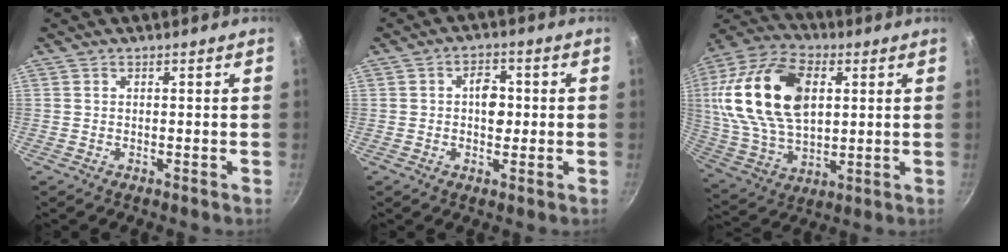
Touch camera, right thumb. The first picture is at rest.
{"total": 5.2, "force": [0.1, 3.5, 3.9], "torque": [-0.028, 0.008, -0.002]}
{"total": 24.7, "force": [5.5, 15.0, 18.8], "torque": [-0.355, 0.002, 0.098]}